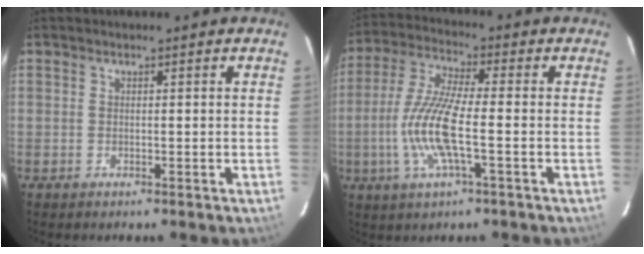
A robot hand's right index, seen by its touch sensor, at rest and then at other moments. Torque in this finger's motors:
{"motor_torque": [1.76, -0.38, 0.96, 0.11]}